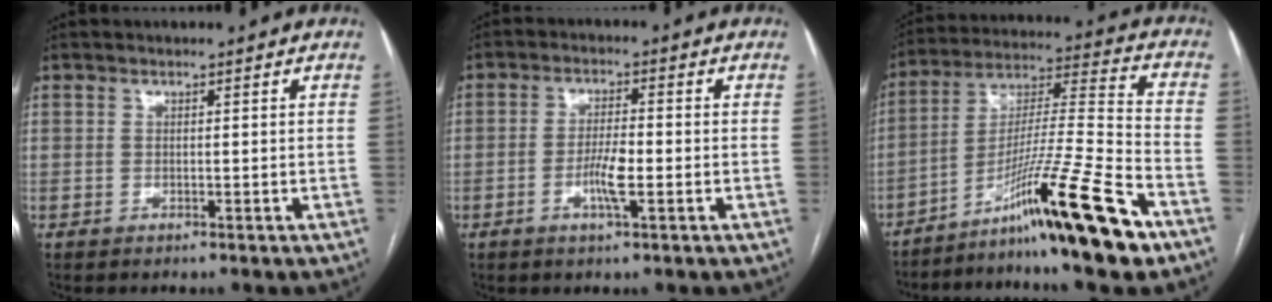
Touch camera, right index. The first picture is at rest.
{"total": 4.9, "force": [-1.6, 0.6, 4.6], "torque": [-0.090, -0.003, -0.030]}
{"total": 19.5, "force": [-12.1, -0.9, 15.2], "torque": [-0.275, -0.024, -0.206]}